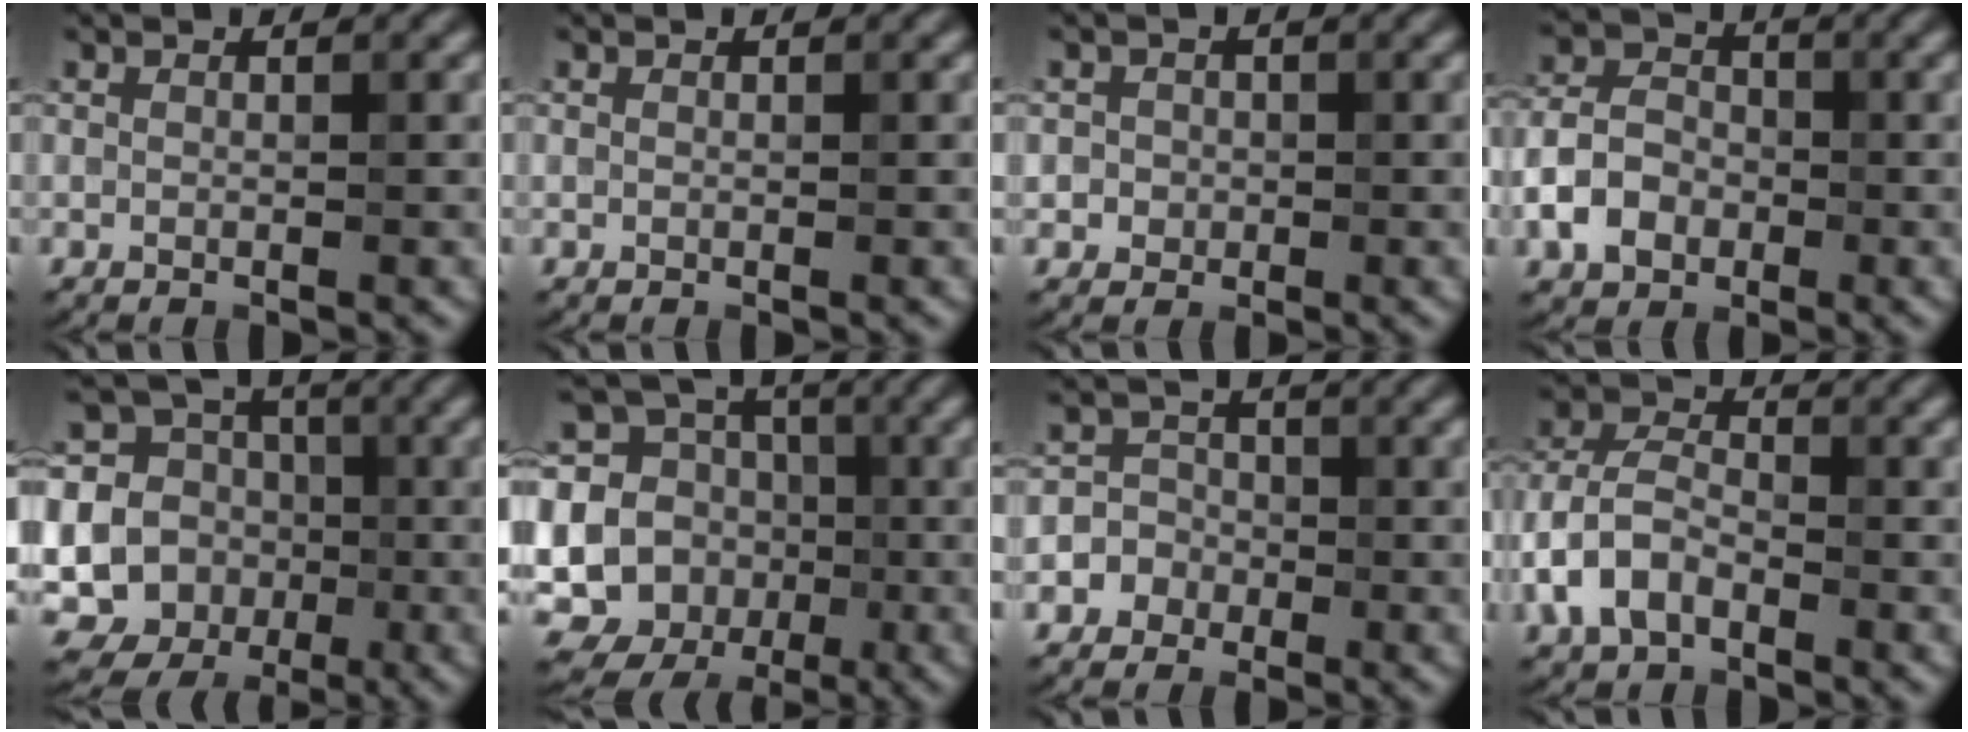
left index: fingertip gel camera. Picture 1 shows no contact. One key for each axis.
{"total": 0.0}
{"total": 2.2, "fx": 0.2, "fy": 2.1, "fz": 0.6, "tx": 0.010, "ty": 0.013, "tz": -0.004}
{"total": 4.3, "fx": -1.7, "fy": 3.2, "fz": 2.4, "tx": -0.052, "ty": 0.008, "tz": -0.039}
{"total": 17.1, "fx": 0.8, "fy": 15.8, "fz": 6.7, "tx": -0.169, "ty": 0.028, "tz": -0.020}
{"total": 16.0, "fx": 2.2, "fy": 14.2, "fz": 6.9, "tx": -0.180, "ty": 0.037, "tz": 0.011}
{"total": 4.5, "fx": -1.4, "fy": 4.2, "fz": 0.5, "tx": 0.021, "ty": 0.024, "tz": -0.047}
{"total": 5.0, "fx": -2.4, "fy": 2.9, "fz": 3.3, "tx": -0.075, "ty": 0.012, "tz": -0.055}